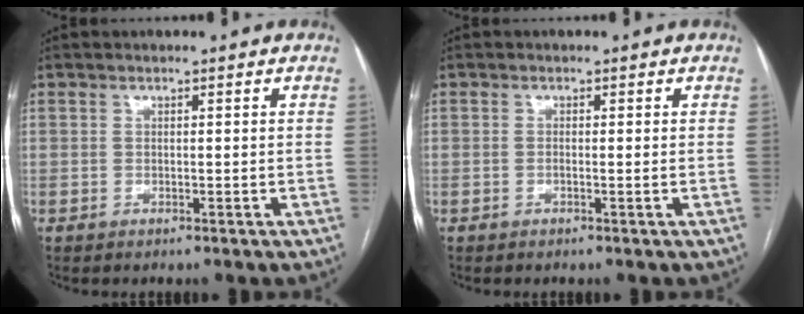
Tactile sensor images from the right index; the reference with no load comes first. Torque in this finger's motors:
{"motor_torque": [0.08, 0.12, -0.03, 0.00]}